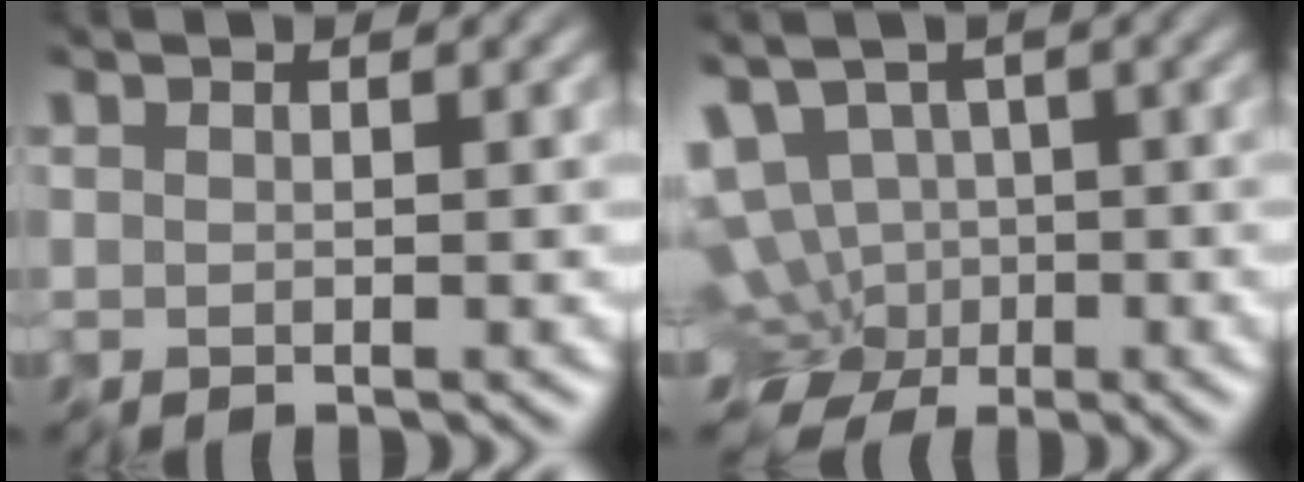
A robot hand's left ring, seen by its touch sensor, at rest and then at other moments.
{"total": 7.3, "force": [-0.4, 5.5, 4.7], "torque": [-0.077, 0.004, -0.021]}